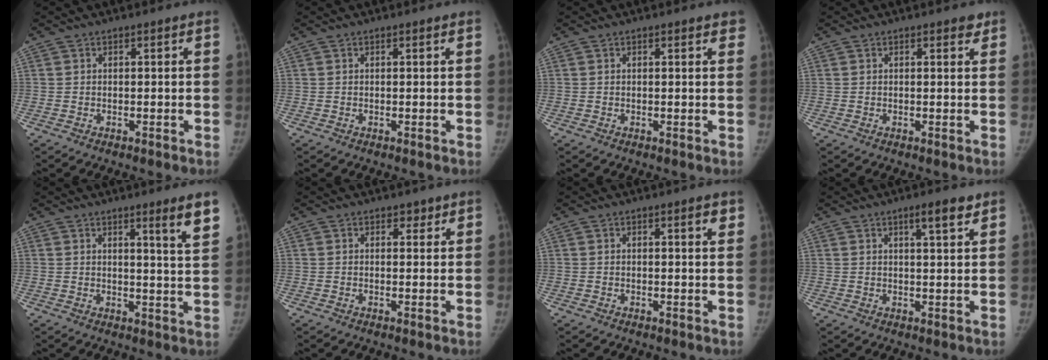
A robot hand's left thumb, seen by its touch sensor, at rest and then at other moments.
{"total": 0.0}
{"total": 1.7, "force": [1.2, 0.6, 1.0], "torque": [-0.002, 0.001, 0.011]}
{"total": 1.3, "force": [0.9, 0.6, 0.6], "torque": [0.000, -0.004, 0.007]}
{"total": 6.4, "force": [4.0, -0.2, 5.0], "torque": [-0.064, -0.033, 0.055]}
{"total": 1.5, "force": [1.0, 1.0, 0.5], "torque": [0.007, -0.006, 0.011]}
{"total": 2.0, "force": [1.2, 0.4, 1.5], "torque": [-0.016, -0.005, 0.014]}
{"total": 4.3, "force": [2.7, 0.8, 3.3], "torque": [-0.046, -0.016, 0.042]}